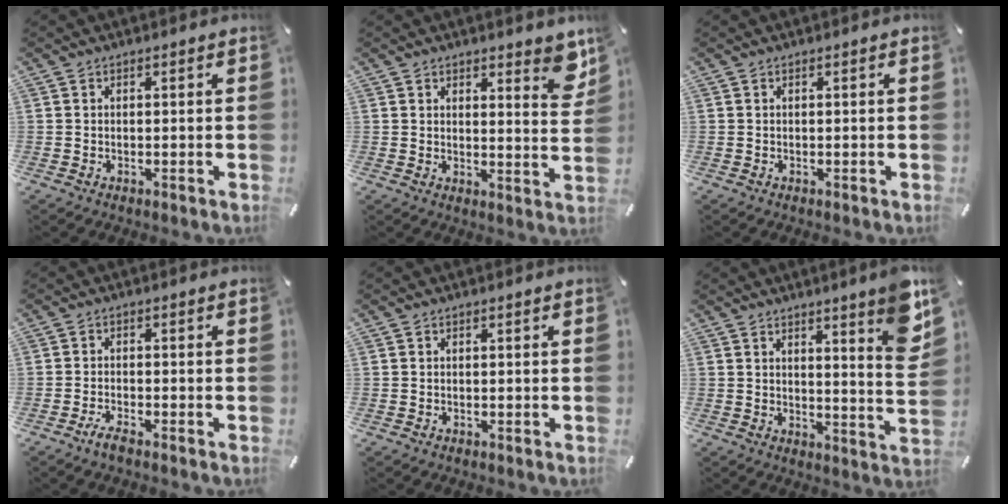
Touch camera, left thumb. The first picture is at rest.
{"total": 7.2, "force": [4.9, 3.0, 4.3], "torque": [-0.032, -0.036, 0.080]}
{"total": 0.0}
{"total": 2.7, "force": [-2.2, 0.6, 1.5], "torque": [-0.038, 0.006, -0.047]}
{"total": 0.0}
{"total": 11.0, "force": [6.5, 1.4, 8.8], "torque": [-0.110, -0.062, 0.105]}